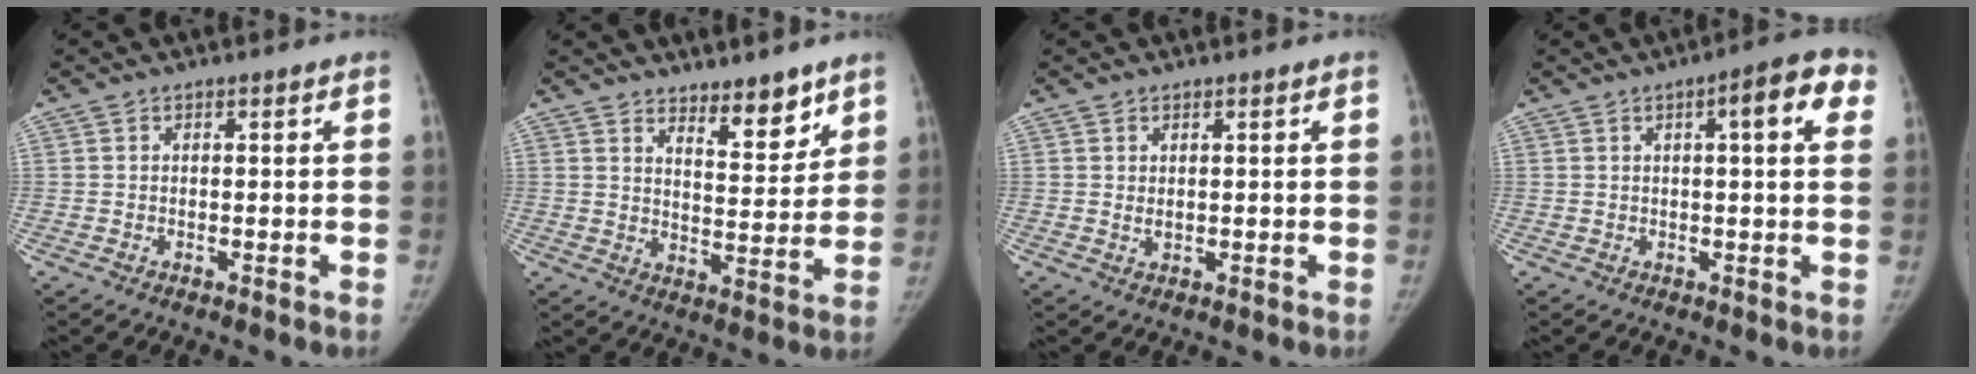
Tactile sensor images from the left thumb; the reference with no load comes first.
{"total": 7.7, "force": [5.9, 2.8, 4.0], "torque": [-0.027, -0.050, 0.093]}
{"total": 1.0, "force": [0.4, 0.6, 0.7], "torque": [-0.009, -0.003, 0.011]}
{"total": 8.0, "force": [2.9, 2.1, 7.1], "torque": [-0.072, 0.010, 0.026]}